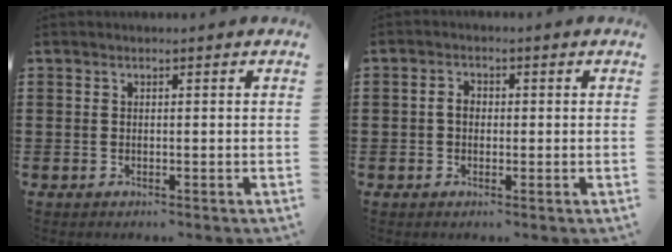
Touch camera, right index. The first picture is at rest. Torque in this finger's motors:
{"motor_torque": [0.43, -0.33, 0.07, 0.04]}